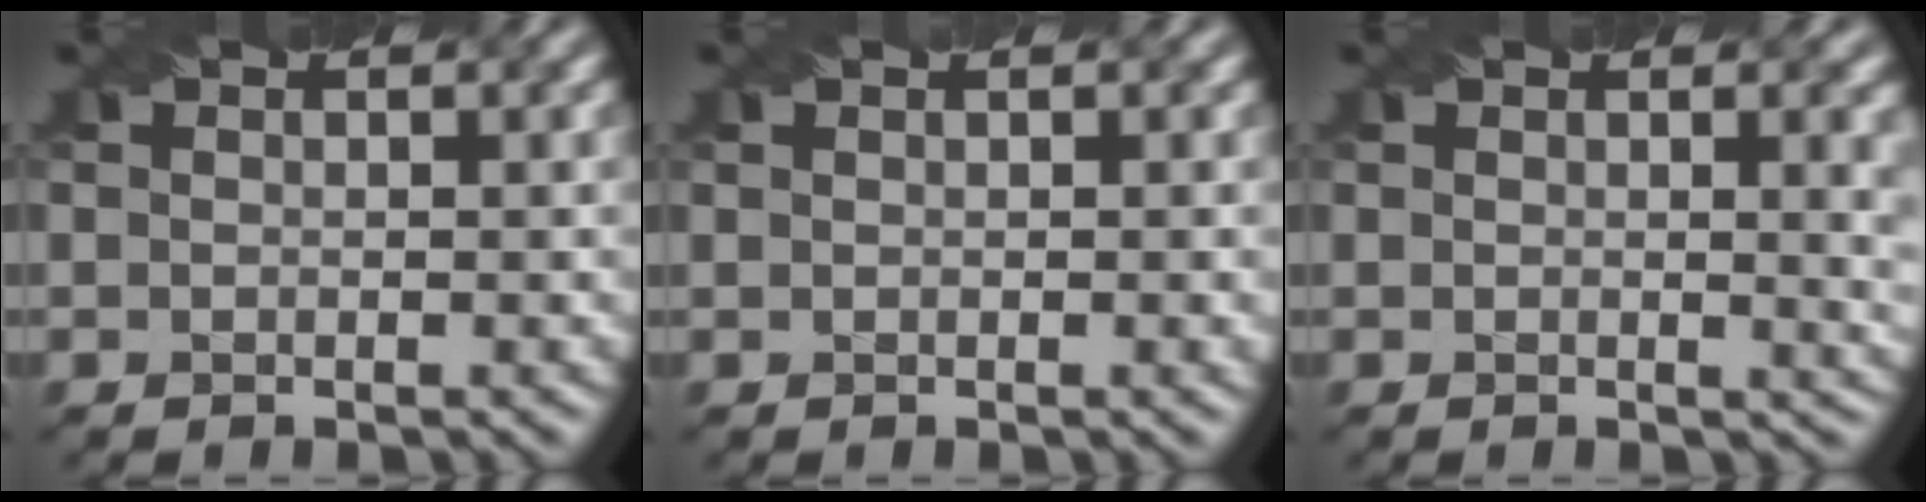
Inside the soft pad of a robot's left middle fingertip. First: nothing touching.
{"total": 1.6, "force": [0.6, 0.6, 1.3], "torque": [-0.009, 0.002, 0.009]}
{"total": 4.6, "force": [0.7, 1.9, 4.1], "torque": [-0.021, 0.003, 0.011]}